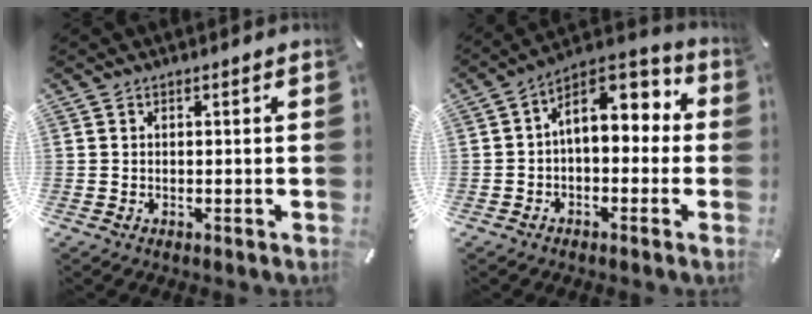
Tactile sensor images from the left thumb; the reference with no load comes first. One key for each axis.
{"total": 9.8, "fx": 2.8, "fy": 6.5, "fz": 6.8, "tx": -0.094, "ty": -0.019, "tz": 0.048}